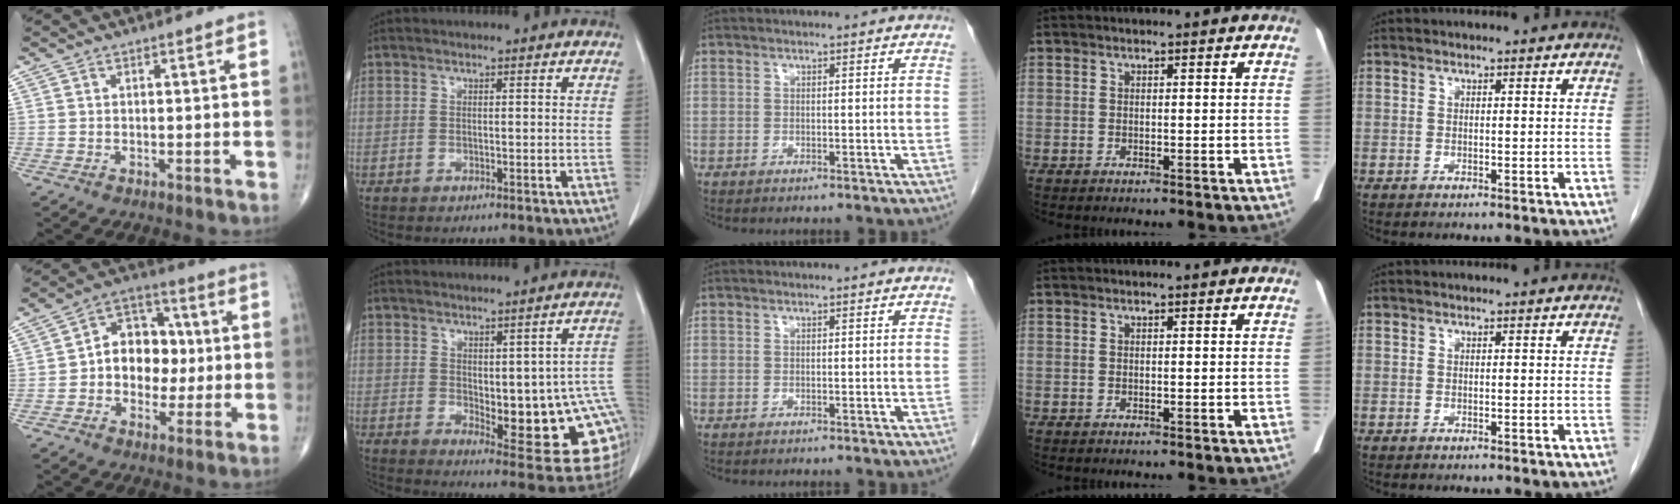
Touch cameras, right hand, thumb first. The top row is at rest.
{"thumb": {"total": 12.2, "force": [0.0, 9.2, 8.0], "torque": [-0.073, 0.031, -0.009]}, "index": {"total": 16.7, "force": [-1.7, 5.6, 15.6], "torque": [-0.128, 0.014, 0.001]}}